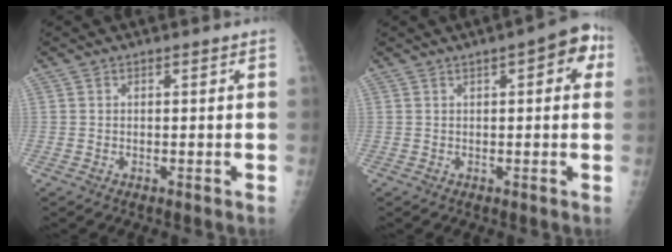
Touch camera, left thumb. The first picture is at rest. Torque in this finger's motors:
{"motor_torque": [0.03, 0.38, -0.07, -0.08, 0.11]}